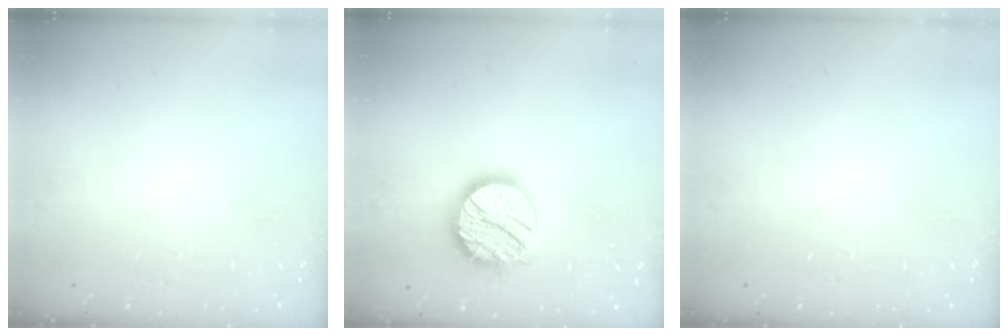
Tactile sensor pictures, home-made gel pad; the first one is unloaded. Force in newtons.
{"total": 17.0, "press": 17.0, "slide": 1.3}
{"total": 0.0}